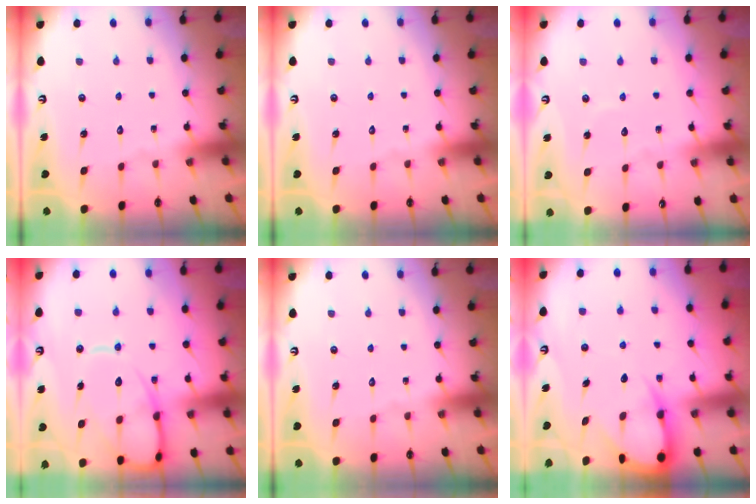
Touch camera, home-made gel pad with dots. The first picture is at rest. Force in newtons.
{"total": 0.0}
{"total": 3.7, "press": 3.7, "slide": 0.3}
{"total": 13.0, "press": 12.9, "slide": 1.3}
{"total": 0.0}
{"total": 8.1, "press": 8.0, "slide": 0.9}